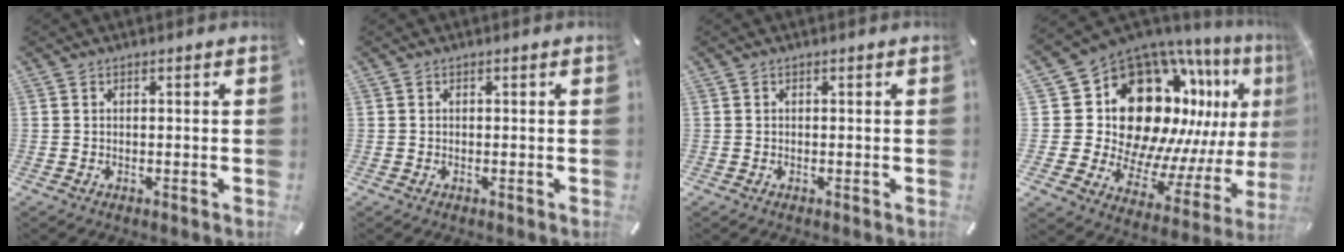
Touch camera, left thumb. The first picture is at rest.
{"total": 0.0}
{"total": 0.0}
{"total": 22.2, "force": [9.8, 16.3, 11.4], "torque": [-0.185, -0.116, 0.208]}